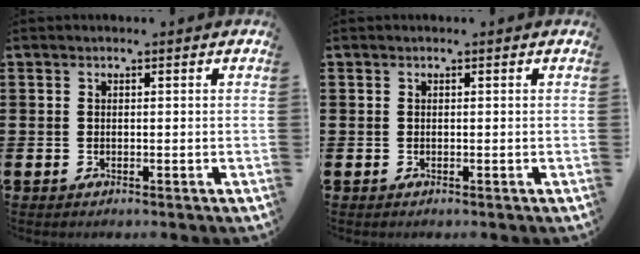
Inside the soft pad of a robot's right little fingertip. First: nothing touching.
{"total": 0.0}